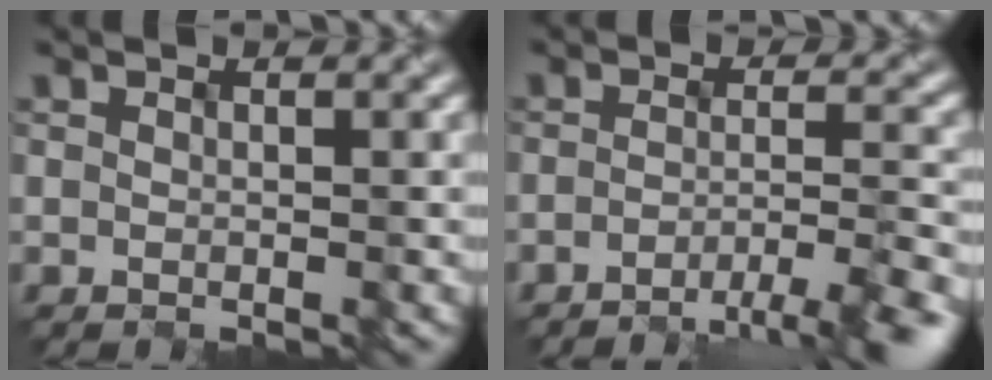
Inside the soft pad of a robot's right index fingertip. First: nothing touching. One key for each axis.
{"total": 4.9, "fx": -3.6, "fy": 0.5, "fz": 3.3, "tx": -0.040, "ty": 0.004, "tz": -0.055}